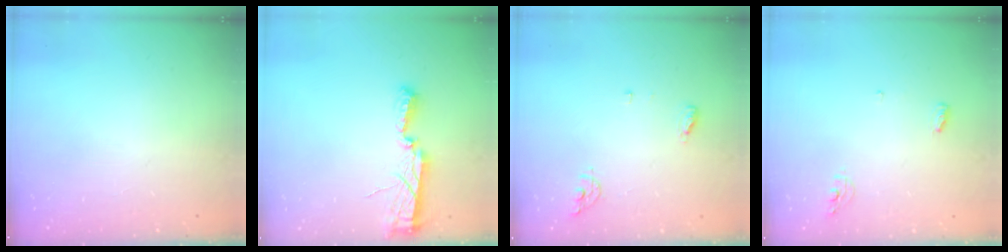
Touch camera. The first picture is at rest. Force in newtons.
{"total": 9.3, "press": 8.1, "slide": 4.6}
{"total": 5.5, "press": 5.5, "slide": 0.5}
{"total": 5.7, "press": 5.3, "slide": 1.9}